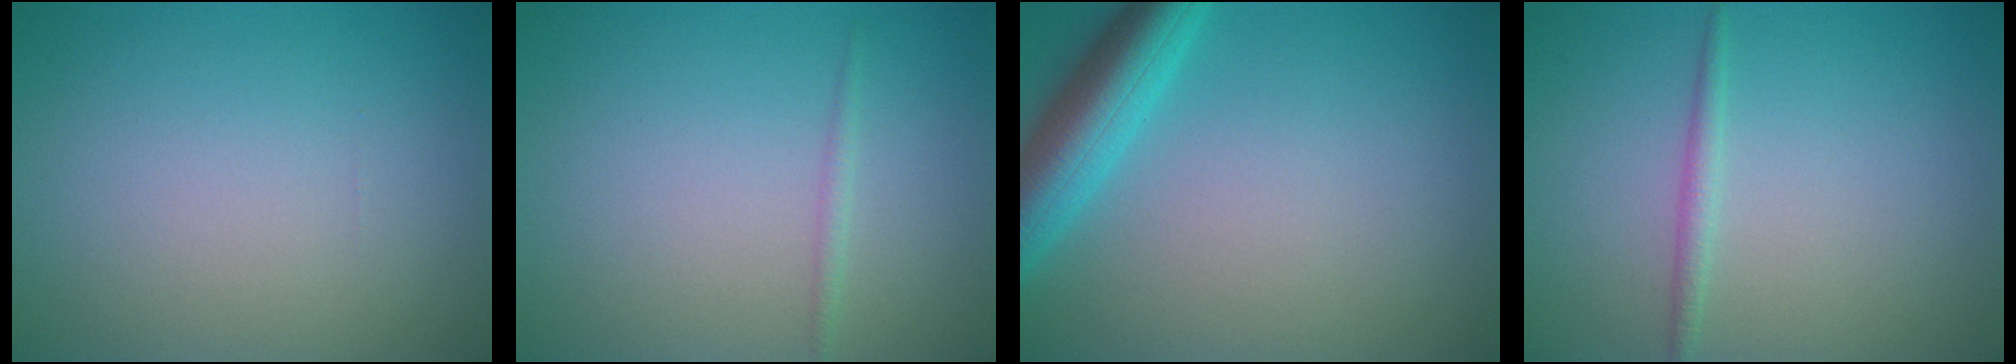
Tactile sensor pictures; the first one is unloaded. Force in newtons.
{"total": 0.8, "press": 0.8, "slide": 0.0}
{"total": 5.5, "press": 5.5, "slide": 0.3}
{"total": 1.2, "press": 1.2, "slide": 0.1}